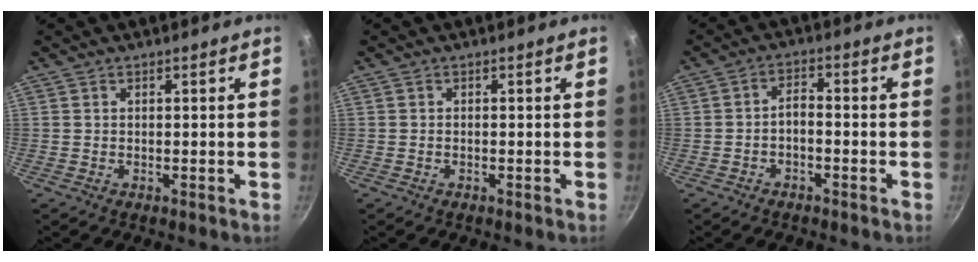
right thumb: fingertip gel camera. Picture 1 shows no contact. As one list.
[{"total": 0.0}, {"total": 3.2, "force": [-1.6, 1.5, 2.2], "torque": [-0.037, 0.026, -0.030]}]